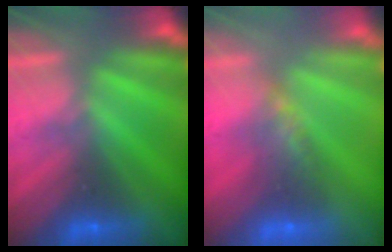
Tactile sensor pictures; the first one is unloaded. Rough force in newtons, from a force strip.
{"total": 8.5}